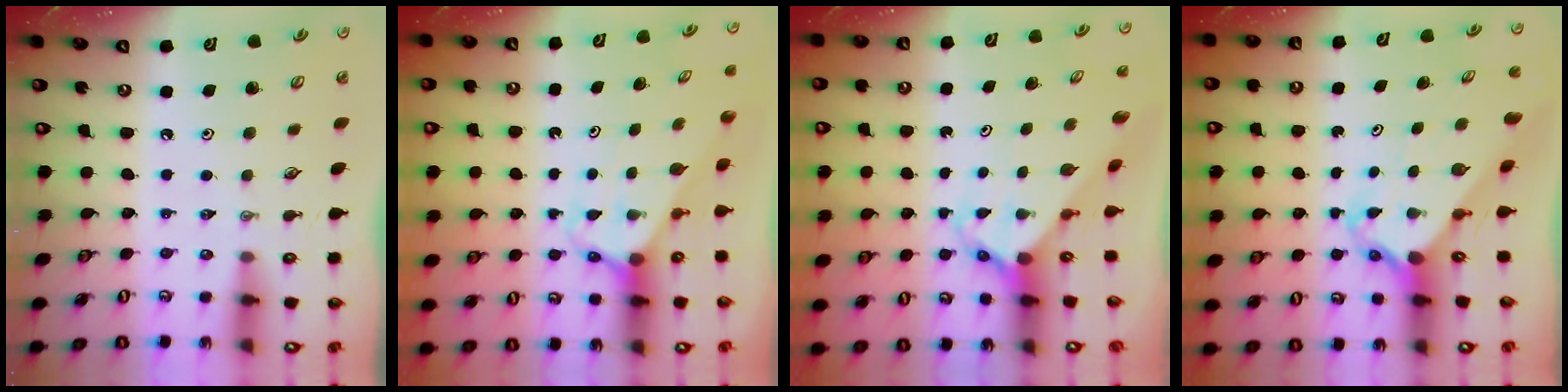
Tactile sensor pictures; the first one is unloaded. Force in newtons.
{"total": 2.5, "press": 2.5, "slide": 0.2}
{"total": 3.6, "press": 3.6, "slide": 0.4}
{"total": 2.7, "press": 2.7, "slide": 0.2}